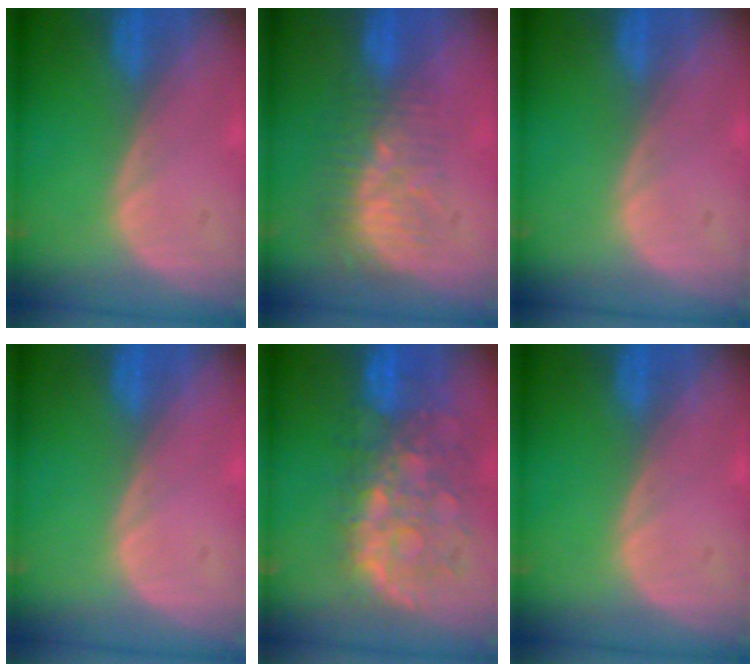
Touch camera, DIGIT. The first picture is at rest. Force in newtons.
{"total": 9.0, "press": 7.5, "slide": 5.0}
{"total": 0.0}
{"total": 0.0}
{"total": 10.8, "press": 9.5, "slide": 5.0}
{"total": 0.0}